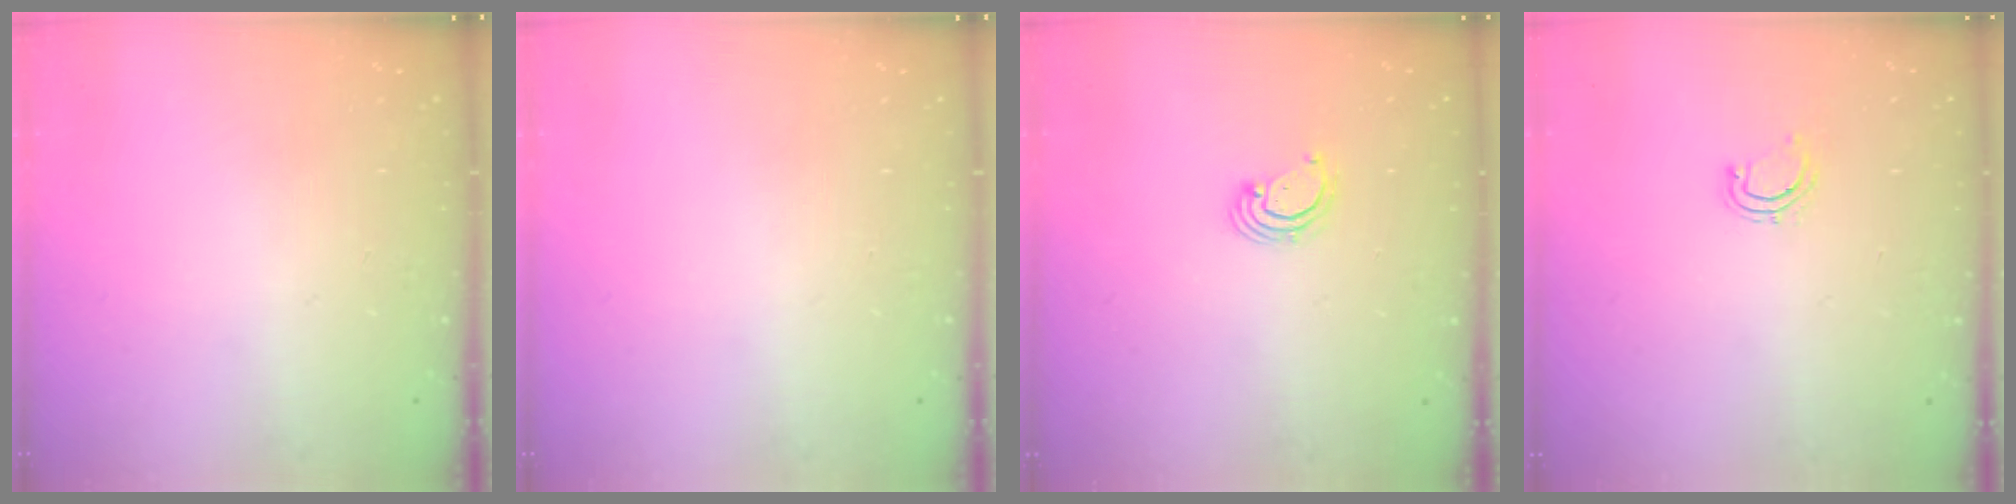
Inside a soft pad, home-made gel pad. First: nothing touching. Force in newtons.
{"total": 0.0}
{"total": 2.8, "press": 2.8, "slide": 0.3}
{"total": 4.2, "press": 4.0, "slide": 1.2}